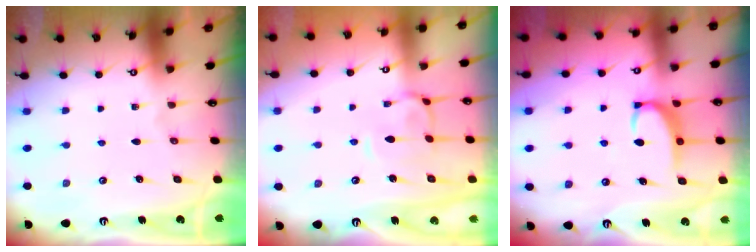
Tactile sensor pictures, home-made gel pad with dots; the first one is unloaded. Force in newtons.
{"total": 0.8, "press": 0.4, "slide": 0.7}
{"total": 4.3, "press": 4.2, "slide": 0.9}